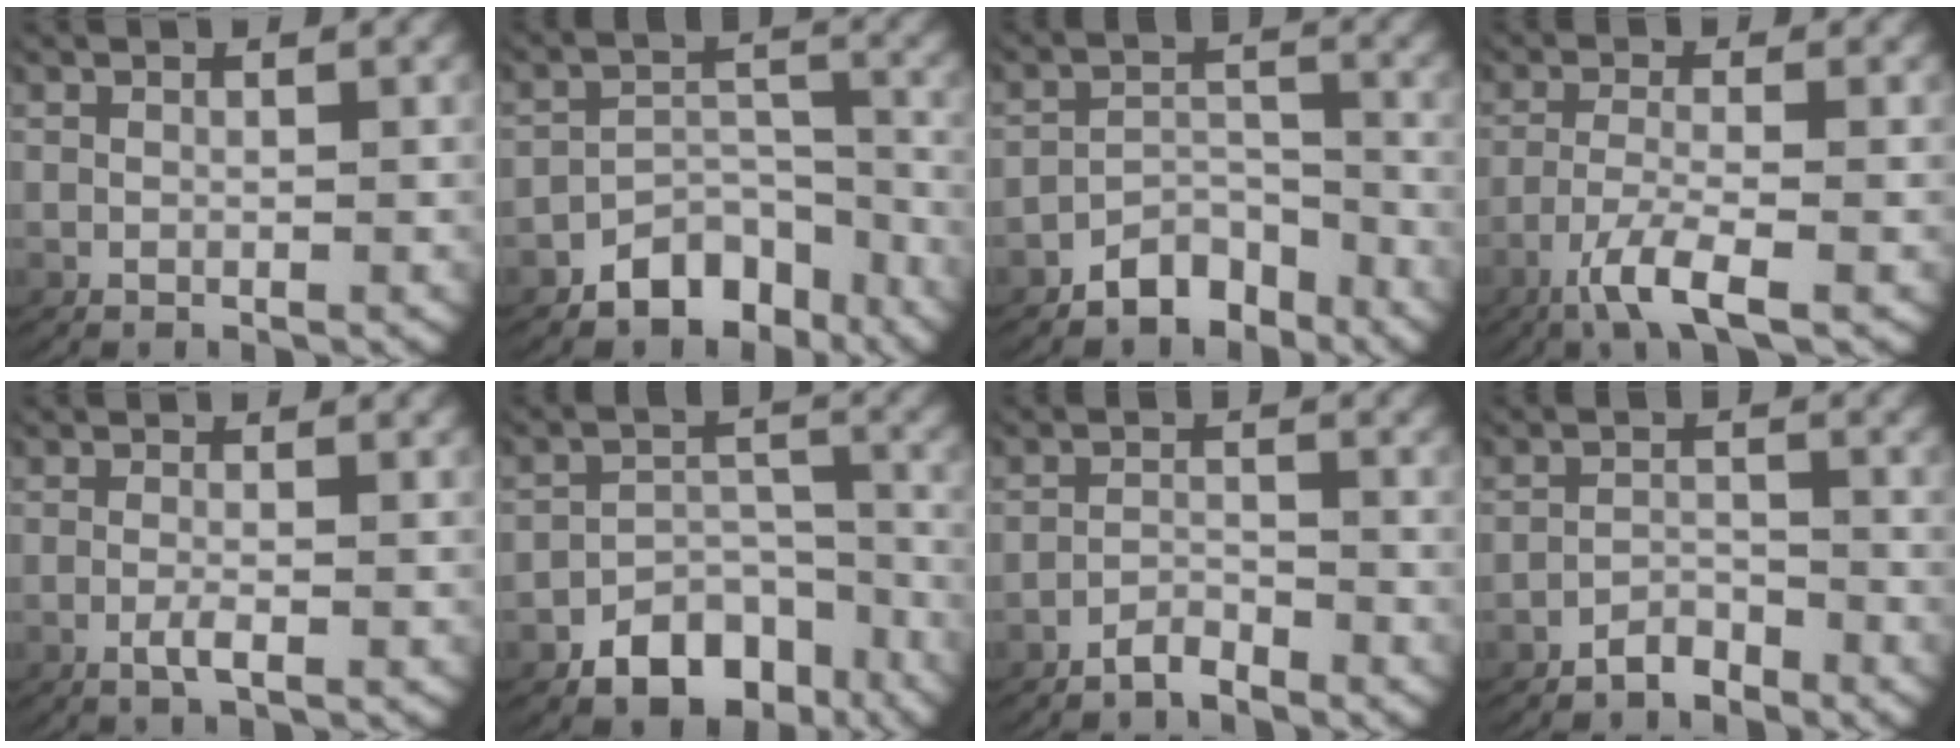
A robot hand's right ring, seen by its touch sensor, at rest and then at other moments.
{"total": 5.9, "force": [-4.3, 3.3, 2.3], "torque": [-0.030, -0.011, -0.070]}
{"total": 4.8, "force": [-3.9, 2.4, 1.5], "torque": [-0.014, -0.008, -0.067]}
{"total": 4.8, "force": [-2.5, 1.1, 3.9], "torque": [-0.091, -0.024, -0.033]}
{"total": 1.6, "force": [-0.8, 0.4, 1.4], "torque": [-0.034, -0.006, -0.014]}
{"total": 7.3, "force": [-5.1, 4.4, 2.9], "torque": [-0.040, -0.015, -0.080]}
{"total": 2.4, "force": [-2.3, 0.7, 0.4], "torque": [-0.011, -0.005, -0.044]}
{"total": 2.7, "force": [-2.5, 1.0, 0.3], "torque": [-0.003, -0.004, -0.048]}